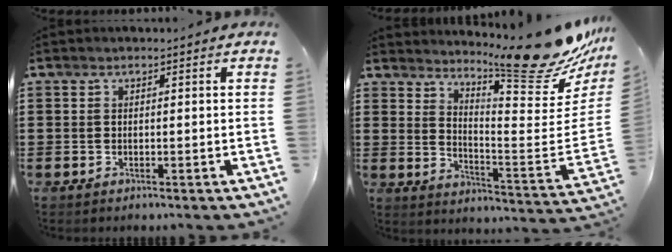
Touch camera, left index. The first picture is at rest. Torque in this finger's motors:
{"motor_torque": [1.07, -1.07, 0.21, 0.05]}